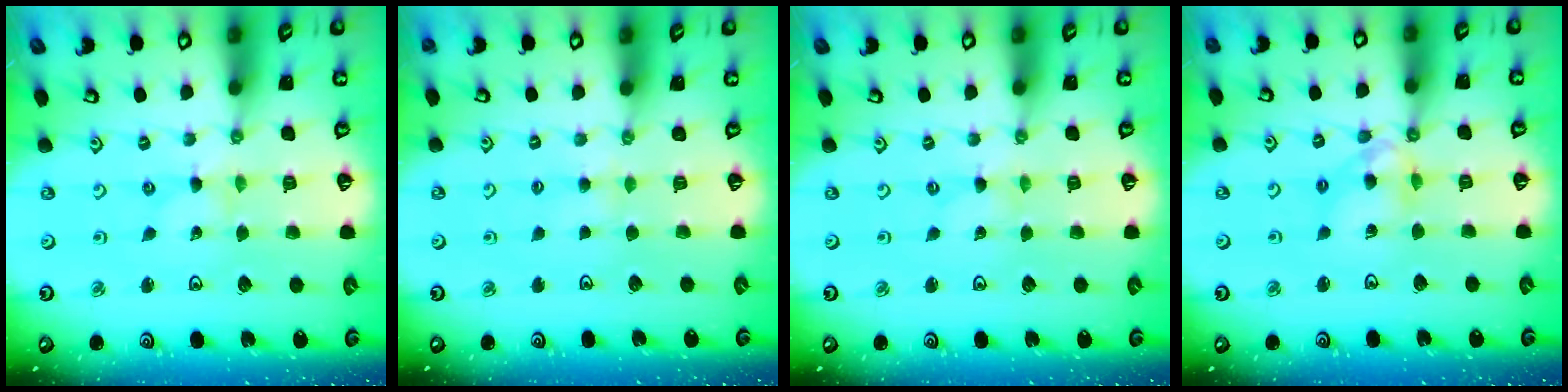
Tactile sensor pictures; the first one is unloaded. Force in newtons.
{"total": 2.9, "press": 2.9, "slide": 0.4}
{"total": 0.0}
{"total": 9.7, "press": 9.7, "slide": 0.9}